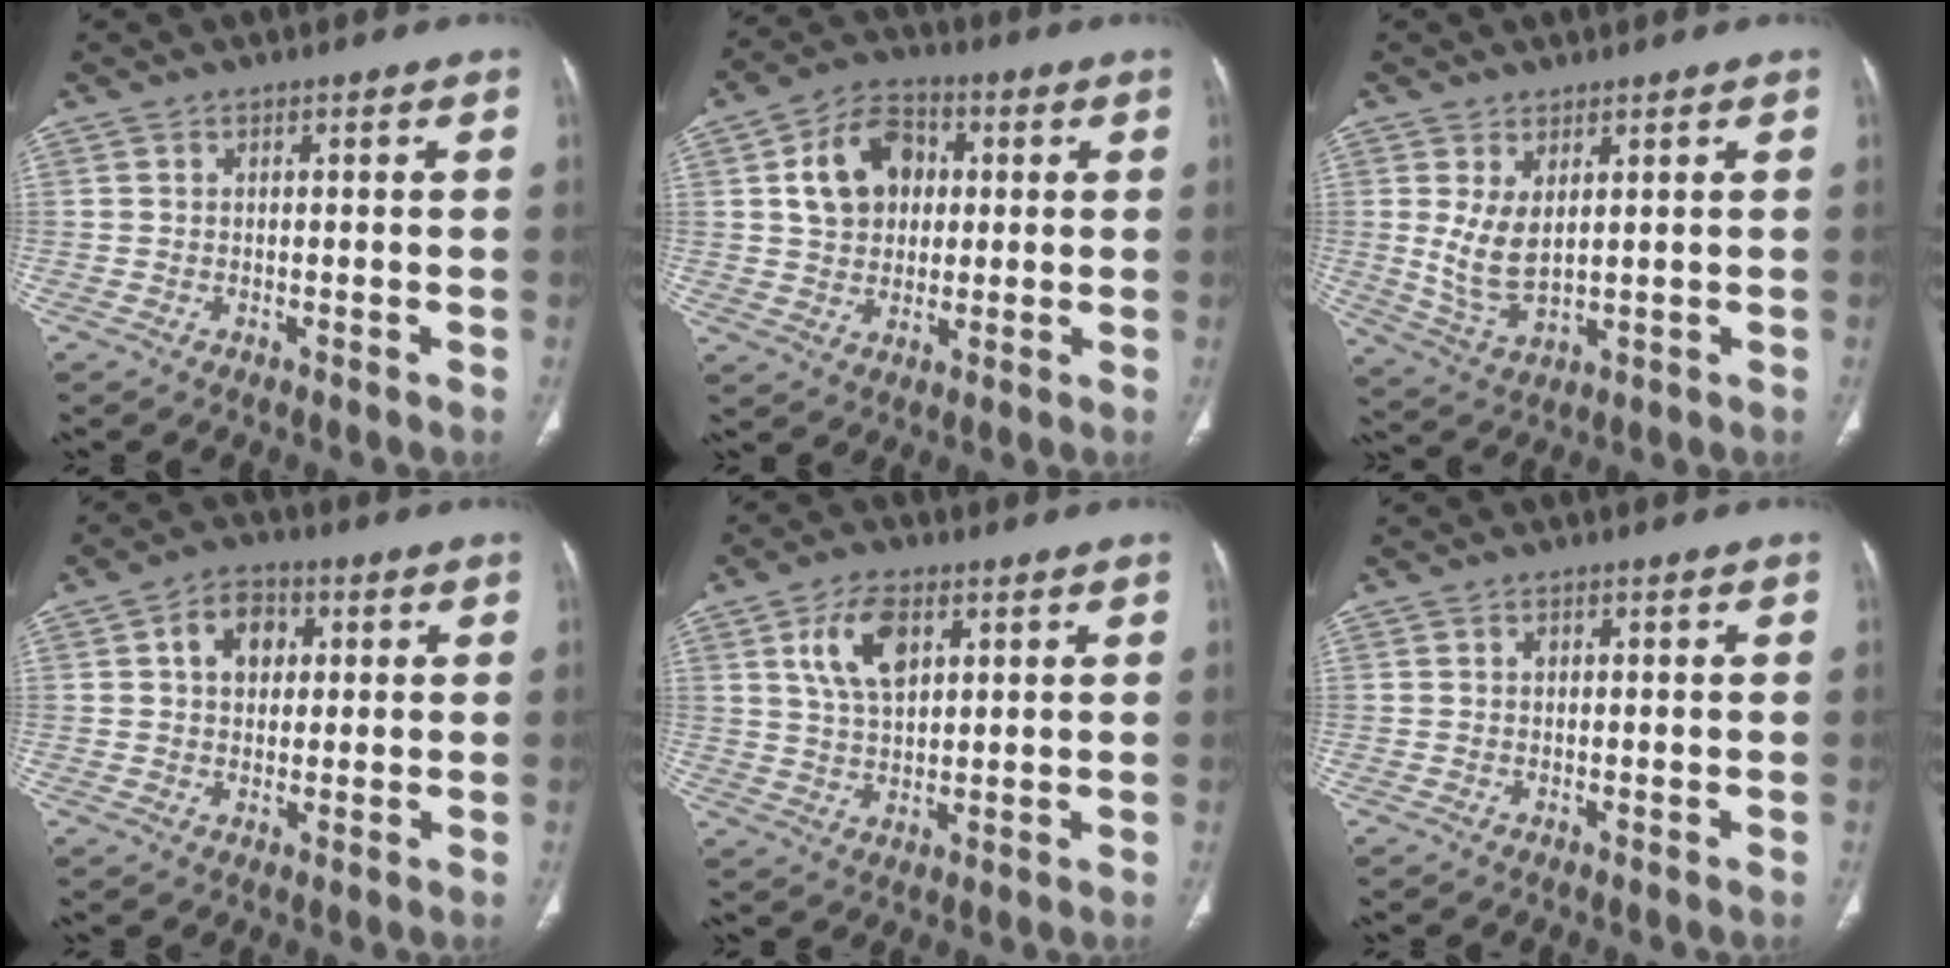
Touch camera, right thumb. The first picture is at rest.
{"total": 12.0, "force": [2.5, 9.2, 7.2], "torque": [-0.096, 0.007, 0.039]}
{"total": 7.1, "force": [1.8, 3.7, 5.9], "torque": [-0.115, -0.018, 0.051]}
{"total": 6.9, "force": [1.8, 5.1, 4.3], "torque": [-0.041, 0.006, 0.024]}
{"total": 8.9, "force": [3.5, 4.9, 6.6], "torque": [-0.110, -0.011, 0.069]}
{"total": 0.5, "force": [0.1, 0.4, 0.3], "torque": [-0.004, 0.001, 0.002]}